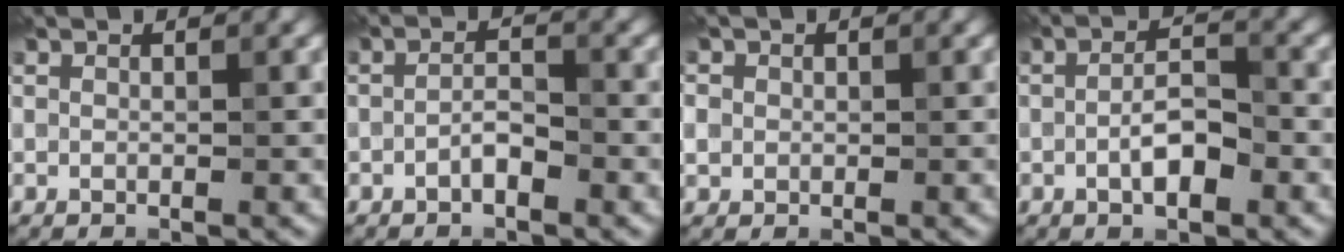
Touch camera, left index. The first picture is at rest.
{"total": 1.7, "force": [-1.0, 0.5, 1.3], "torque": [-0.029, 0.006, -0.022]}
{"total": 1.8, "force": [0.1, 1.7, 0.5], "torque": [-0.005, 0.000, 0.000]}
{"total": 3.3, "force": [-1.0, 1.3, 2.9], "torque": [-0.055, 0.004, -0.020]}